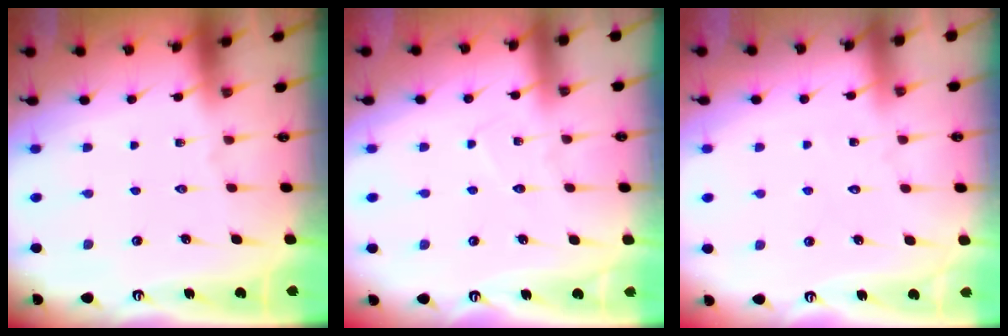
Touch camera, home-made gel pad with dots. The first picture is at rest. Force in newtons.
{"total": 3.9, "press": 3.9, "slide": 0.4}
{"total": 3.7, "press": 3.7, "slide": 0.2}